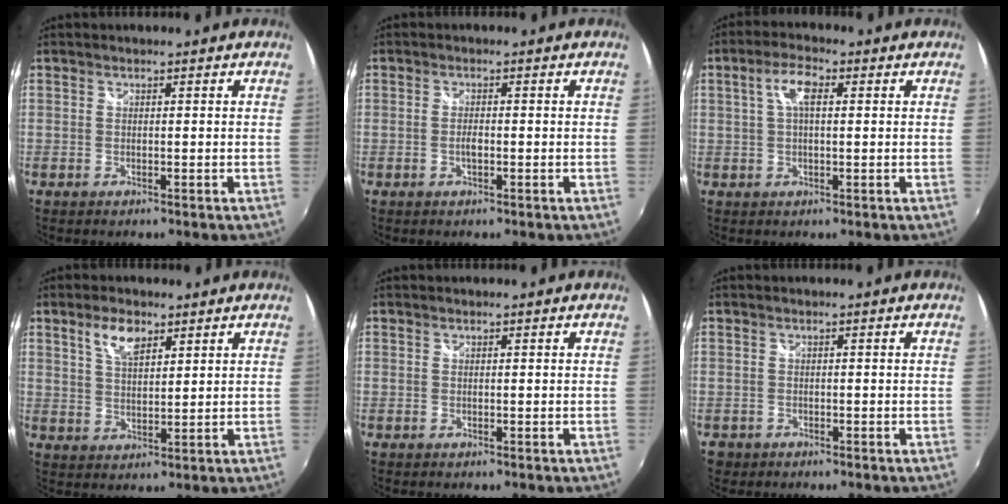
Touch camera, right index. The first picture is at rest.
{"total": 1.8, "force": [-0.5, 0.7, 1.6], "torque": [-0.032, 0.000, -0.009]}
{"total": 5.0, "force": [1.2, 1.9, 4.5], "torque": [-0.086, 0.012, 0.021]}
{"total": 5.6, "force": [3.3, 2.6, 3.7], "torque": [-0.066, 0.007, 0.062]}
{"total": 0.0}
{"total": 2.1, "force": [-1.2, 1.7, 0.5], "torque": [-0.017, -0.004, -0.019]}